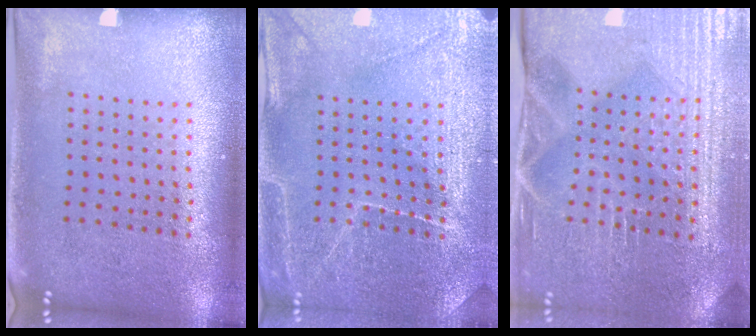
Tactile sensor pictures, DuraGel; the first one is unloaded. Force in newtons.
{"total": 3.4, "press": 3.3, "slide": 0.5}
{"total": 4.3, "press": 4.2, "slide": 1.0}